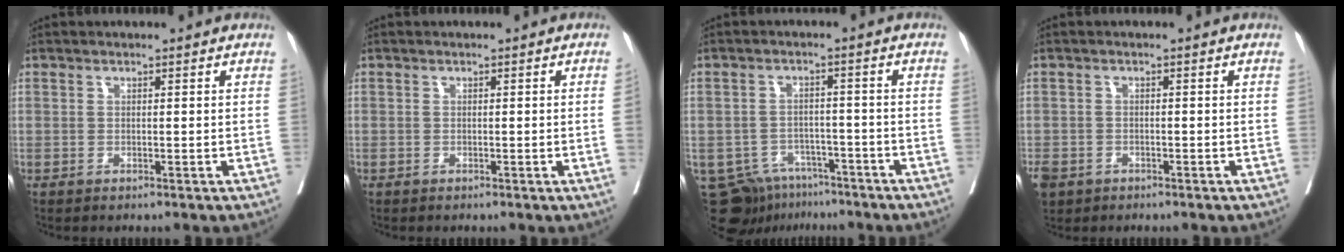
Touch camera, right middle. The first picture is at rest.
{"total": 1.3, "force": [-0.1, -0.5, 1.2], "torque": [-0.013, -0.001, 0.000]}
{"total": 10.1, "force": [-7.8, 5.8, 2.7], "torque": [-0.042, 0.007, -0.112]}
{"total": 6.3, "force": [-3.7, 4.7, 1.9], "torque": [-0.058, -0.004, -0.058]}